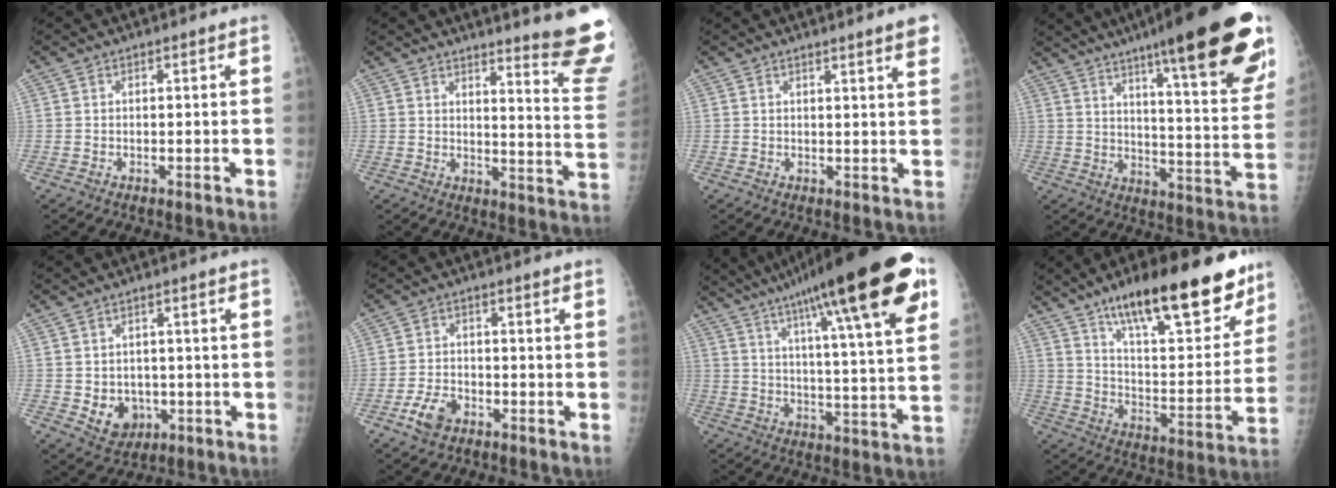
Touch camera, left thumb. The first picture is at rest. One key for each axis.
{"total": 15.6, "fx": 13.6, "fy": -0.1, "fz": 7.6, "tx": -0.081, "ty": -0.162, "tz": 0.153}
{"total": 4.2, "fx": 3.0, "fy": 0.0, "fz": 3.0, "tx": -0.036, "ty": -0.012, "tz": 0.034}
{"total": 27.3, "fx": 17.2, "fy": 4.3, "fz": 20.7, "tx": -0.269, "ty": -0.061, "tz": 0.241}
{"total": 6.5, "fx": -1.4, "fy": 5.4, "fz": 3.3, "tx": -0.024, "ty": 0.004, "tz": -0.006}
{"total": 5.3, "fx": -3.0, "fy": 3.3, "fz": 2.9, "tx": -0.053, "ty": 0.016, "tz": -0.053}
{"total": 27.2, "fx": 14.5, "fy": 4.4, "fz": 22.6, "tx": -0.341, "ty": -0.017, "tz": 0.213}
{"total": 25.6, "fx": 17.1, "fy": 8.0, "fz": 17.4, "tx": -0.217, "ty": -0.064, "tz": 0.266}